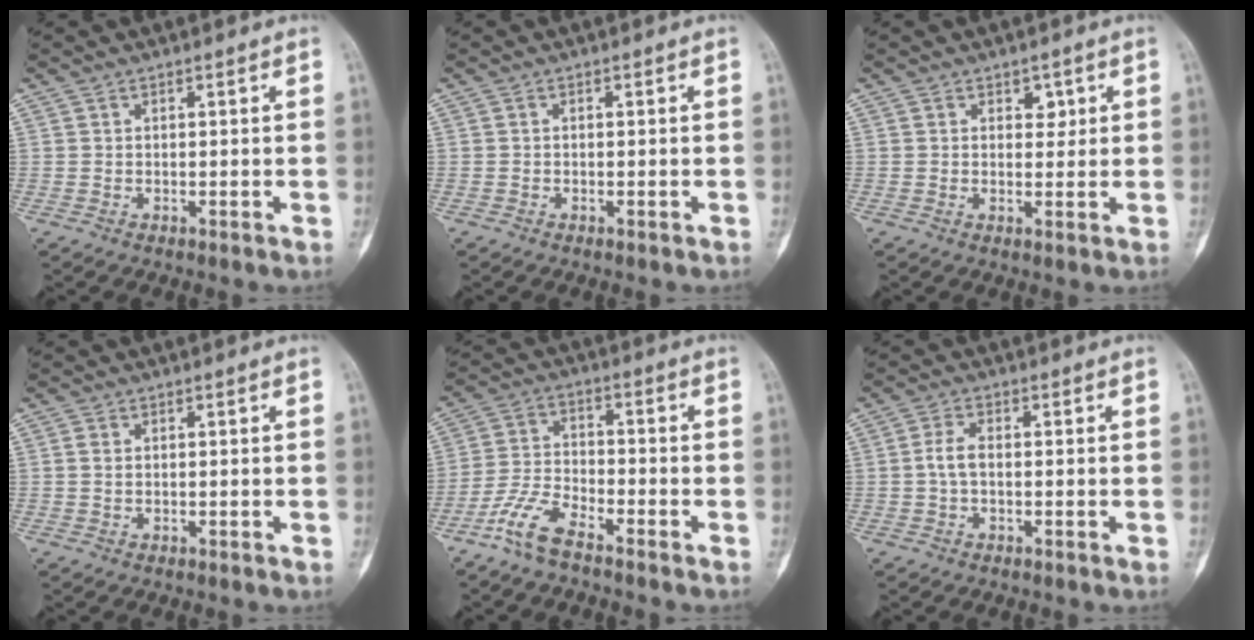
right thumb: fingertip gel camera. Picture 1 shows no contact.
{"total": 0.0}
{"total": 2.6, "force": [1.2, 1.9, 1.3], "torque": [0.008, -0.005, 0.017]}
{"total": 1.4, "force": [0.1, 1.1, 0.9], "torque": [-0.018, -0.001, 0.001]}
{"total": 7.7, "force": [-5.7, 2.6, 4.5], "torque": [-0.102, 0.028, -0.121]}
{"total": 3.3, "force": [-0.3, 1.8, 2.7], "torque": [-0.055, 0.008, -0.010]}